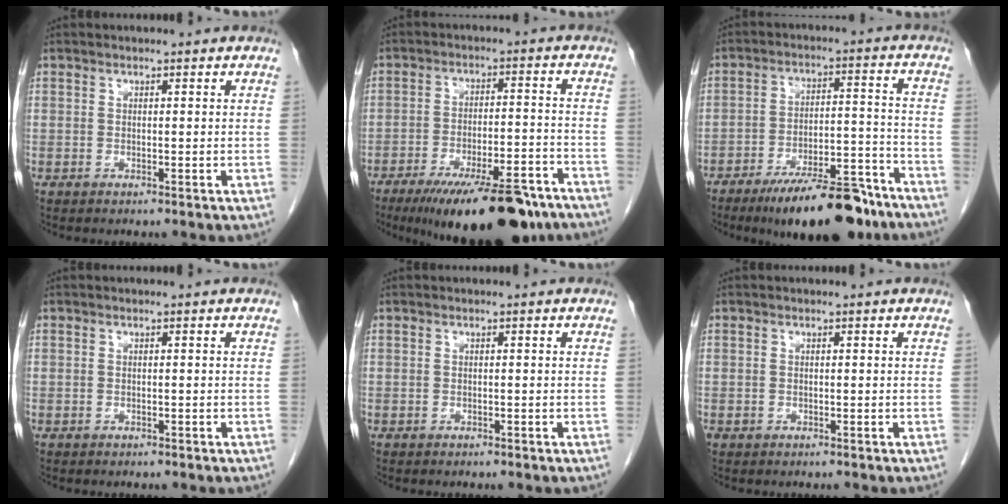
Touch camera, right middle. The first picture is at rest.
{"total": 19.1, "force": [-14.4, 4.2, 11.8], "torque": [-0.138, -0.006, -0.214]}
{"total": 16.0, "force": [-12.4, 3.8, 9.4], "torque": [-0.114, 0.017, -0.193]}
{"total": 0.7, "force": [-0.6, 0.4, 0.2], "torque": [-0.016, 0.000, -0.005]}
{"total": 0.0}
{"total": 0.6, "force": [-0.3, 0.5, 0.1], "torque": [-0.007, 0.002, -0.005]}